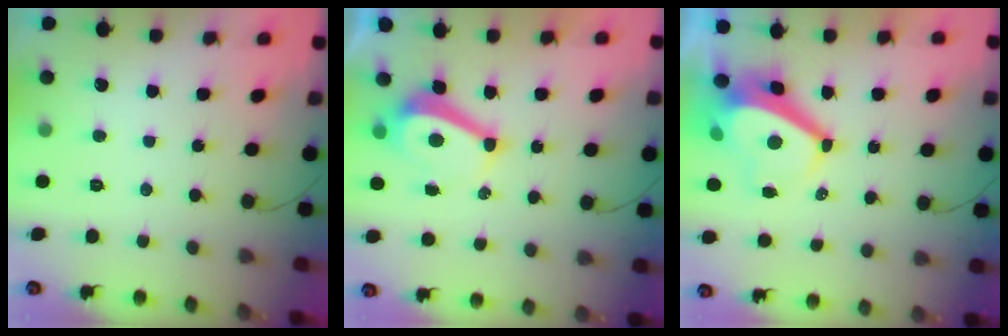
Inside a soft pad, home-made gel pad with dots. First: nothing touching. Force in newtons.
{"total": 7.7, "press": 7.7, "slide": 0.8}
{"total": 6.8, "press": 6.8, "slide": 0.8}